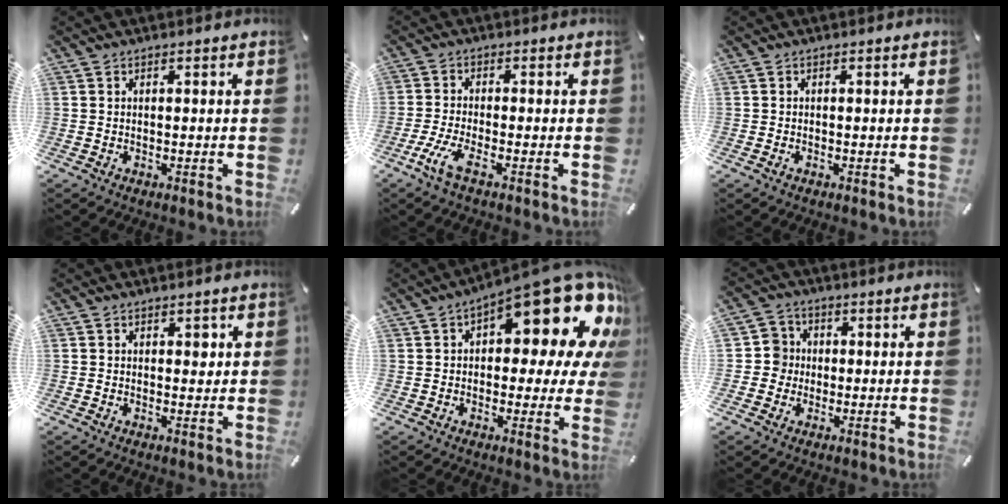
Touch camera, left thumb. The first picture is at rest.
{"total": 5.8, "force": [-2.8, 1.2, 4.9], "torque": [-0.119, -0.015, -0.055]}
{"total": 0.8, "force": [-0.3, 0.3, 0.7], "torque": [-0.014, -0.002, -0.005]}
{"total": 1.8, "force": [0.7, 1.3, 1.0], "torque": [-0.005, -0.002, 0.008]}
{"total": 19.4, "force": [9.9, 7.9, 14.6], "torque": [-0.184, -0.082, 0.158]}
{"total": 5.5, "force": [-0.5, 5.4, 0.6], "torque": [-0.014, 0.013, -0.009]}